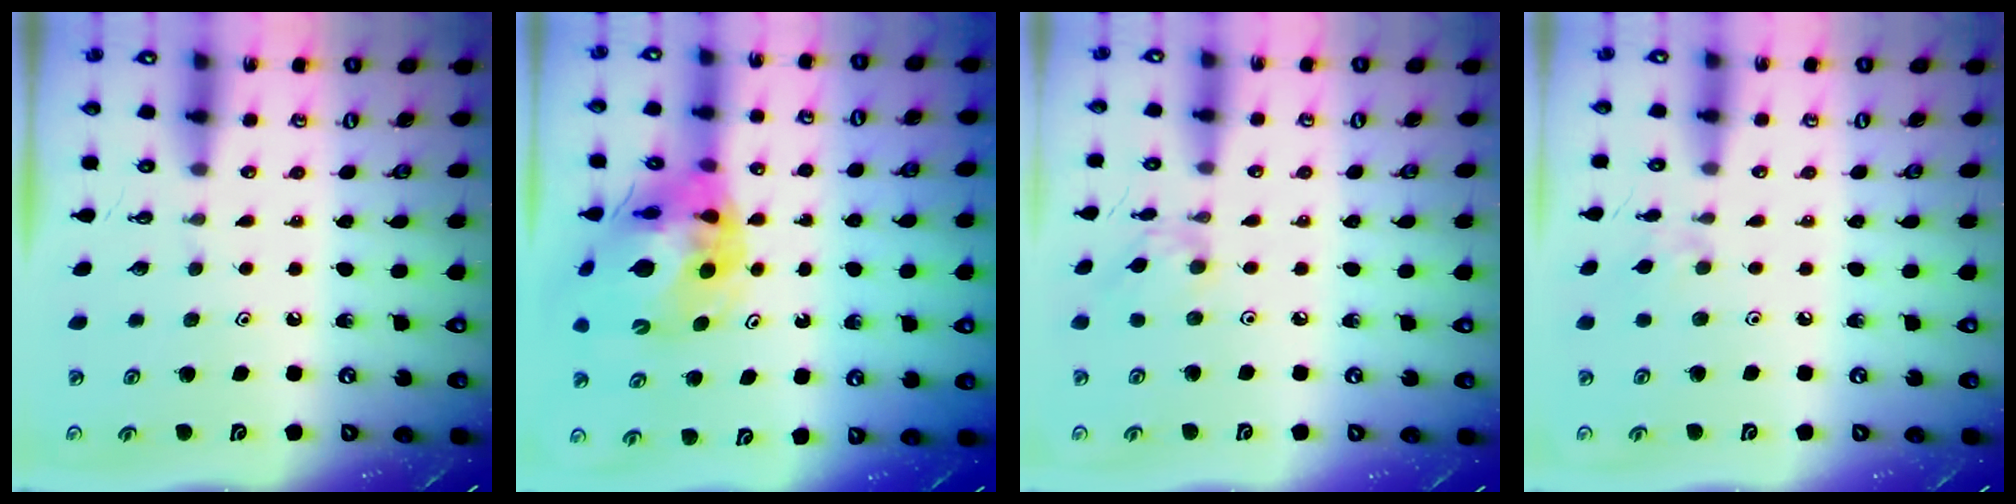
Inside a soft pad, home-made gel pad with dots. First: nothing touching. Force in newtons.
{"total": 18.9, "press": 18.8, "slide": 2.6}
{"total": 2.7, "press": 2.7, "slide": 0.3}
{"total": 1.8, "press": 1.7, "slide": 0.4}